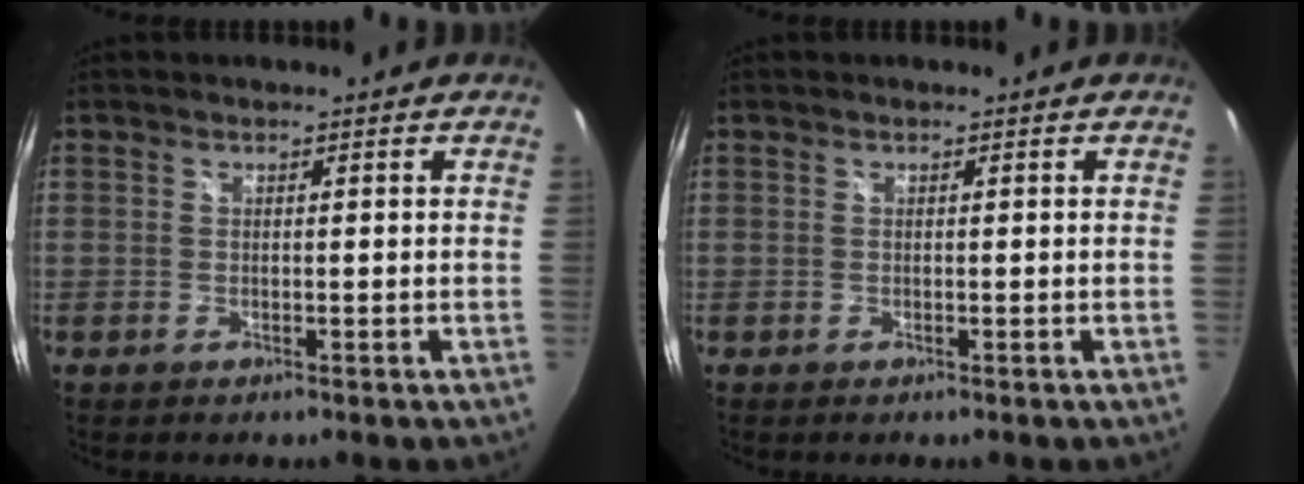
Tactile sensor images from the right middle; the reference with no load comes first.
{"total": 0.0}